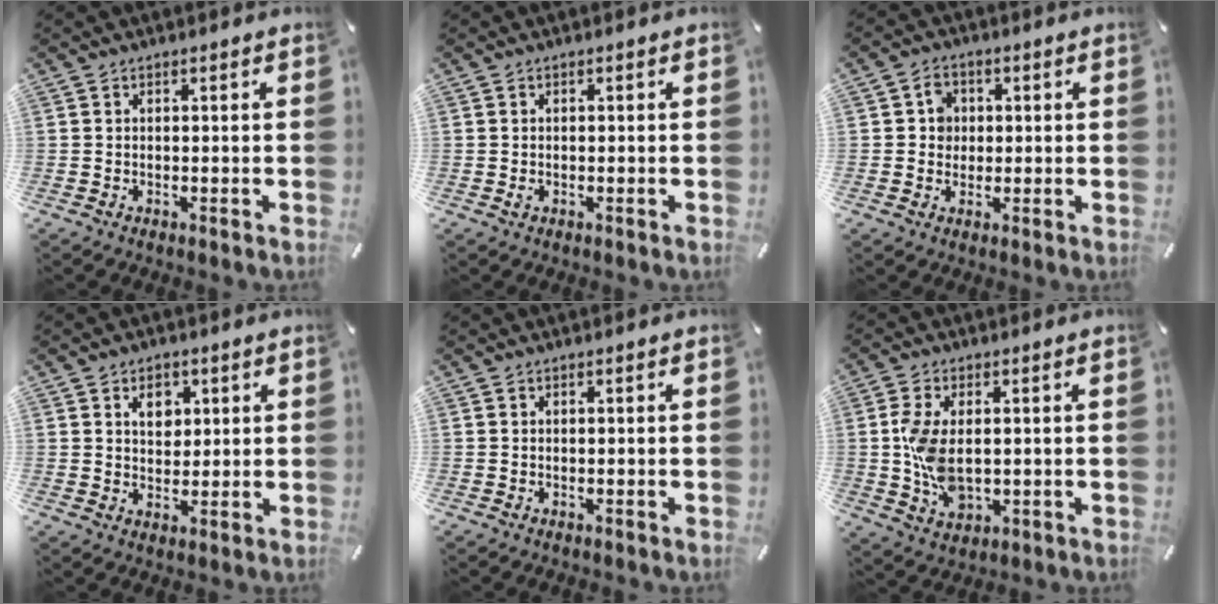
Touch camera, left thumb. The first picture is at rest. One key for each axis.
{"total": 0.8, "fx": -0.2, "fy": 0.6, "fz": 0.5, "tx": -0.010, "ty": 0.000, "tz": -0.004}
{"total": 4.6, "fx": 0.6, "fy": 4.3, "fz": 1.6, "tx": -0.023, "ty": 0.006, "tz": 0.005}
{"total": 5.3, "fx": 2.1, "fy": 4.2, "fz": 2.6, "tx": -0.024, "ty": -0.007, "tz": 0.028}
{"total": 0.0}
{"total": 9.5, "fx": 0.2, "fy": 5.8, "fz": 7.4, "tx": -0.167, "ty": -0.002, "tz": 0.001}